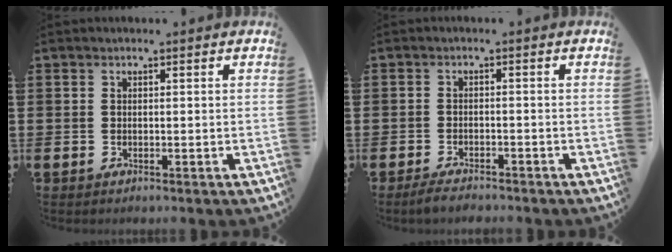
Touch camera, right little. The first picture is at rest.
{"total": 1.9, "force": [-1.7, 0.3, 0.8], "torque": [-0.015, 0.004, -0.033]}